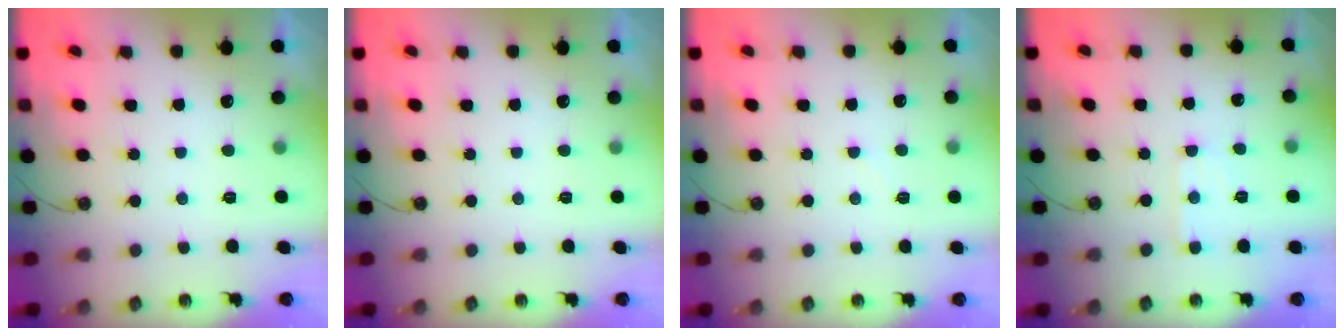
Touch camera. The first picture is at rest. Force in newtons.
{"total": 0.0}
{"total": 3.8, "press": 3.8, "slide": 0.6}
{"total": 3.4, "press": 3.4, "slide": 0.5}